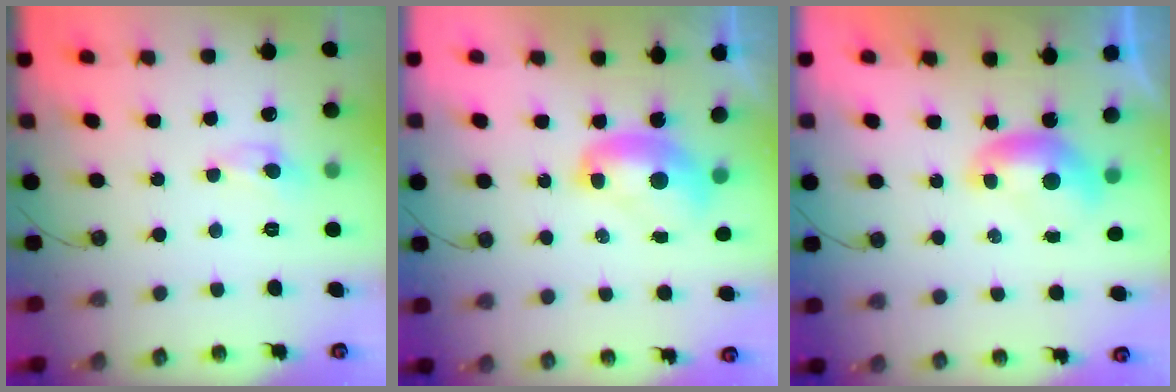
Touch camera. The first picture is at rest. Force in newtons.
{"total": 2.3, "press": 2.3, "slide": 0.2}
{"total": 0.0}